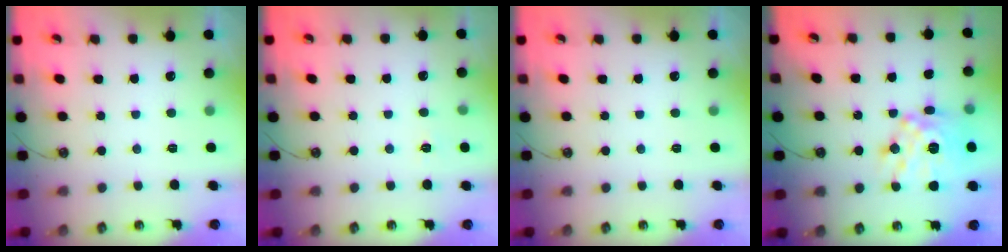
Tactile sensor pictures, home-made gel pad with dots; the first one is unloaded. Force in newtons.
{"total": 3.7, "press": 3.6, "slide": 0.5}
{"total": 0.0}
{"total": 16.4, "press": 16.3, "slide": 1.8}